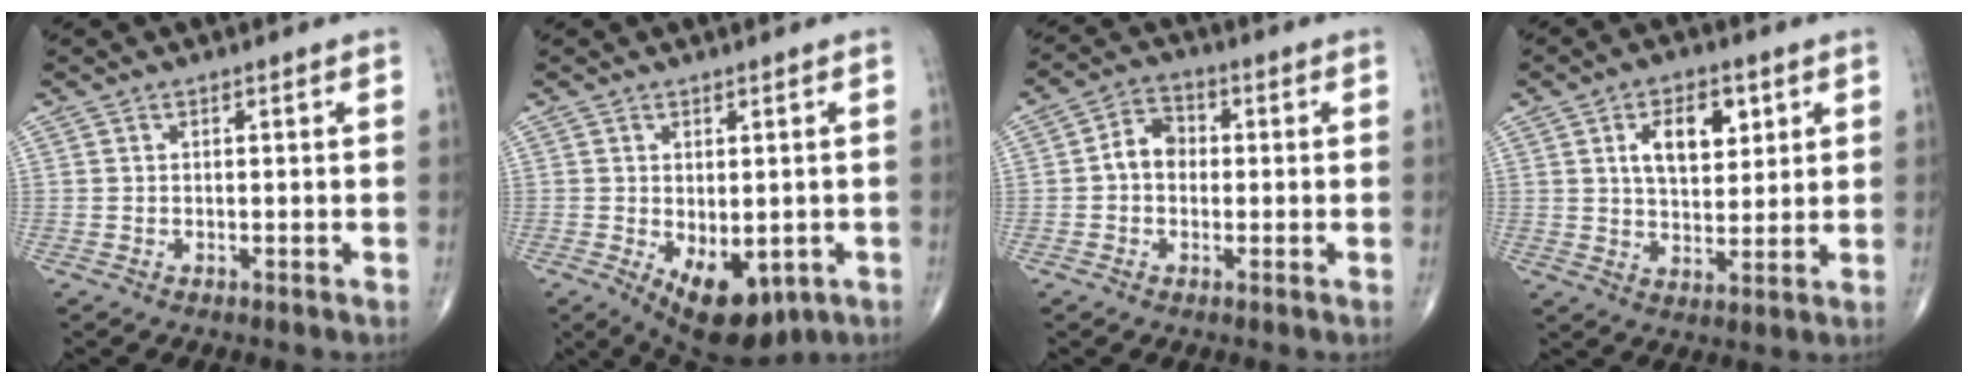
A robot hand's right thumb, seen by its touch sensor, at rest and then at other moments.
{"total": 11.1, "force": [-3.8, 6.0, 8.6], "torque": [-0.103, -0.007, -0.037]}
{"total": 5.5, "force": [-0.2, 4.3, 3.5], "torque": [-0.044, 0.021, -0.015]}
{"total": 9.6, "force": [3.4, 5.4, 7.2], "torque": [-0.085, -0.013, 0.058]}